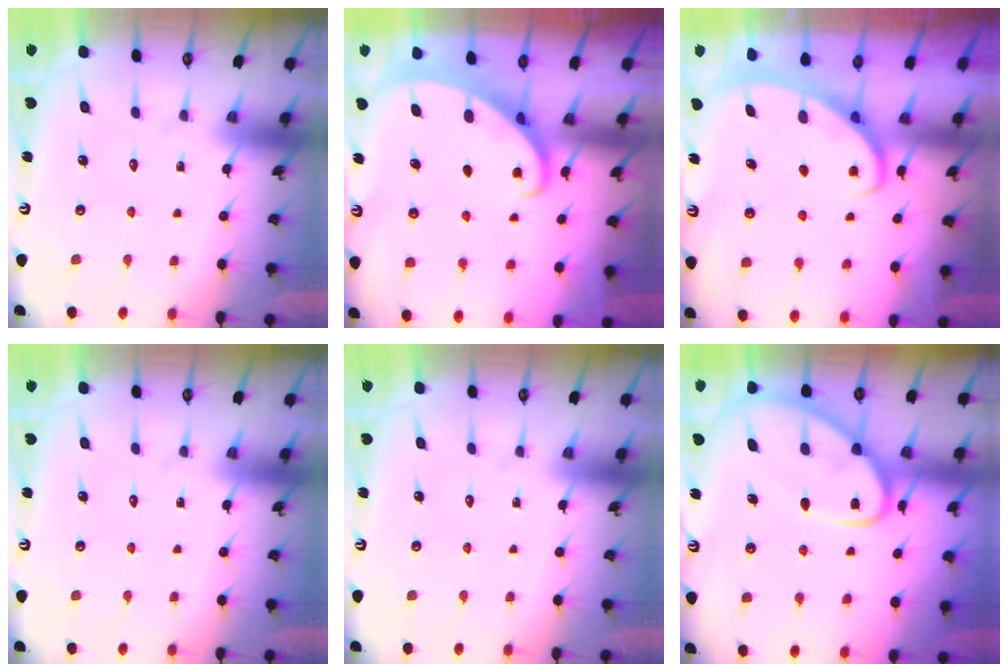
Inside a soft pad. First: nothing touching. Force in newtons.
{"total": 2.4, "press": 2.4, "slide": 0.2}
{"total": 2.8, "press": 2.8, "slide": 0.4}
{"total": 0.0}
{"total": 0.0}
{"total": 12.3, "press": 12.2, "slide": 1.1}